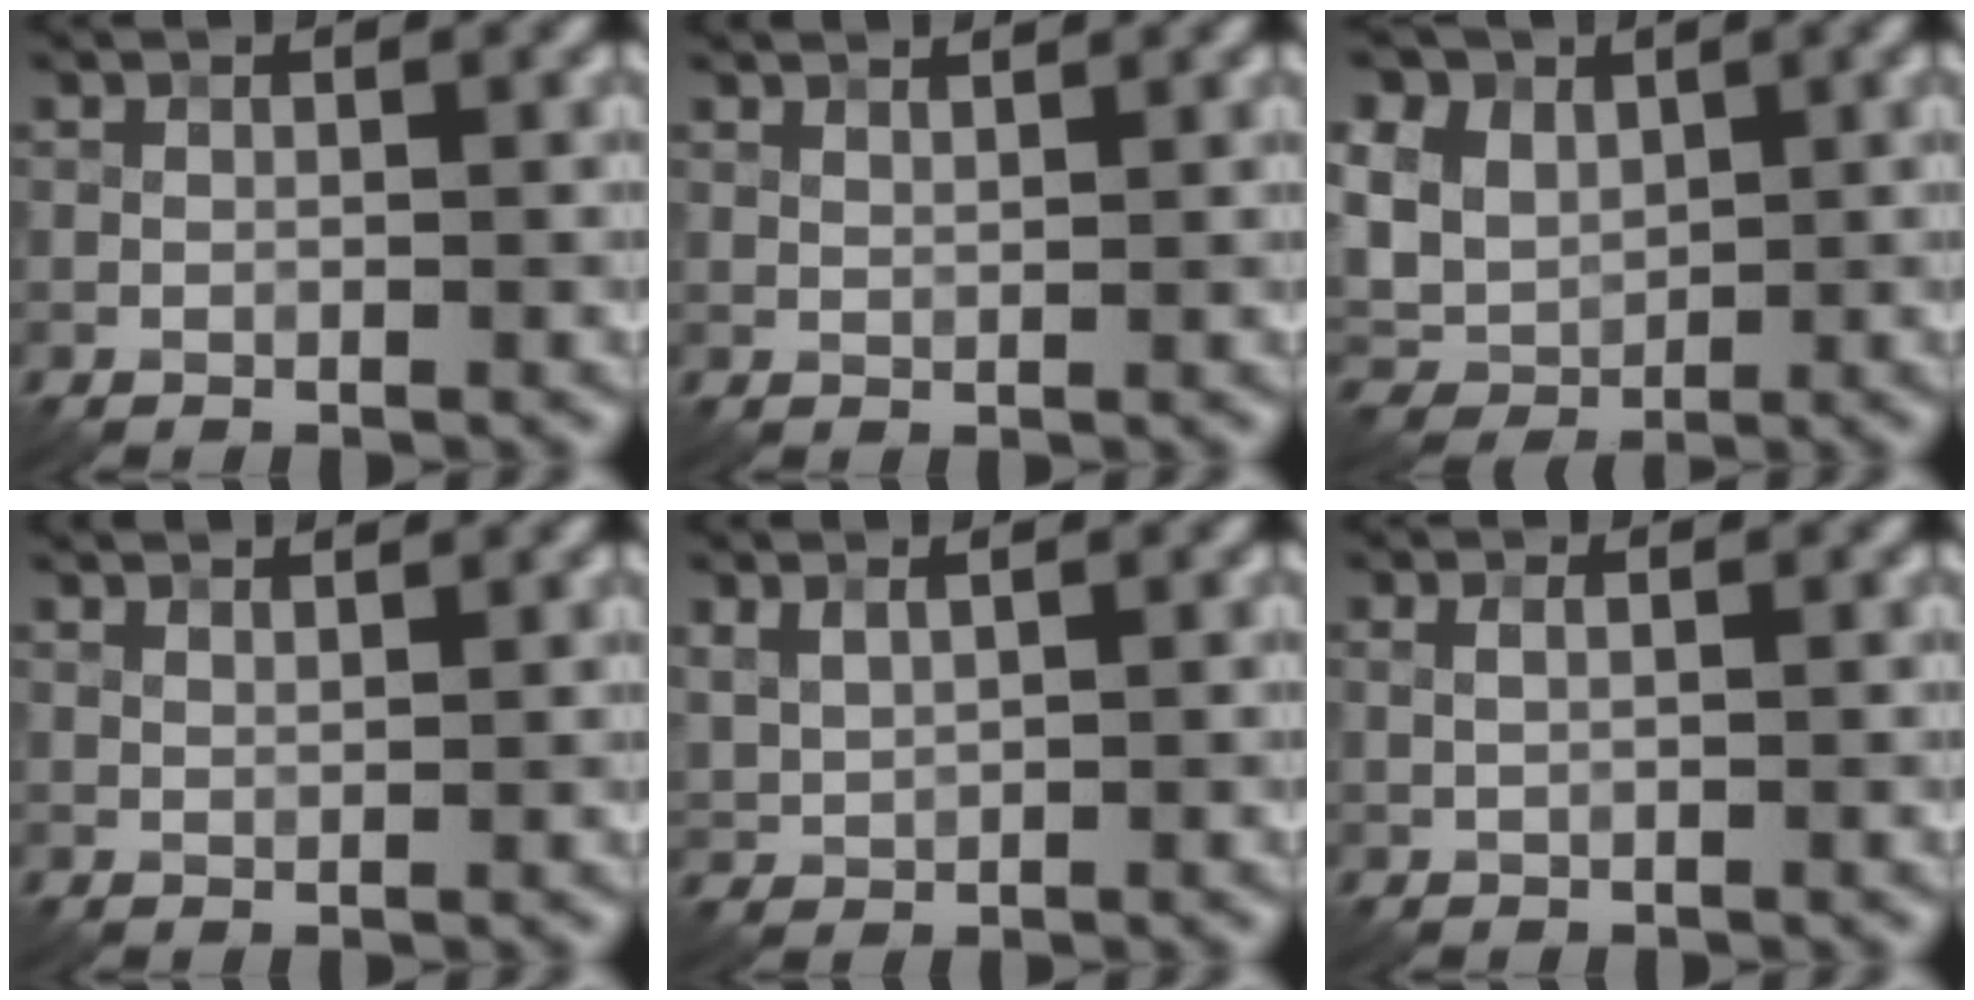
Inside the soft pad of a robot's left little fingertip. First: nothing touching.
{"total": 2.3, "force": [2.0, 0.5, 0.9], "torque": [-0.013, 0.001, 0.017]}
{"total": 12.5, "force": [5.1, 9.7, 6.0], "torque": [-0.155, 0.027, 0.080]}
{"total": 2.7, "force": [2.4, 0.6, 1.0], "torque": [-0.020, 0.003, 0.028]}
{"total": 1.5, "force": [1.2, 0.6, 0.8], "torque": [-0.022, -0.001, 0.028]}
{"total": 1.3, "force": [0.6, 0.6, 1.0], "torque": [-0.008, -0.001, 0.002]}